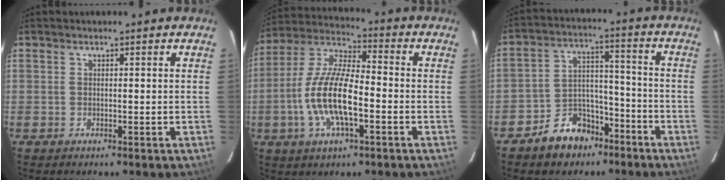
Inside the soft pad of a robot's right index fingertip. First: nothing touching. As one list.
[{"total": 14.6, "force": [-3.9, 4.9, 13.2], "torque": [-0.270, 0.001, -0.077]}, {"total": 10.1, "force": [-7.1, 6.4, 3.3], "torque": [-0.067, 0.035, -0.103]}]